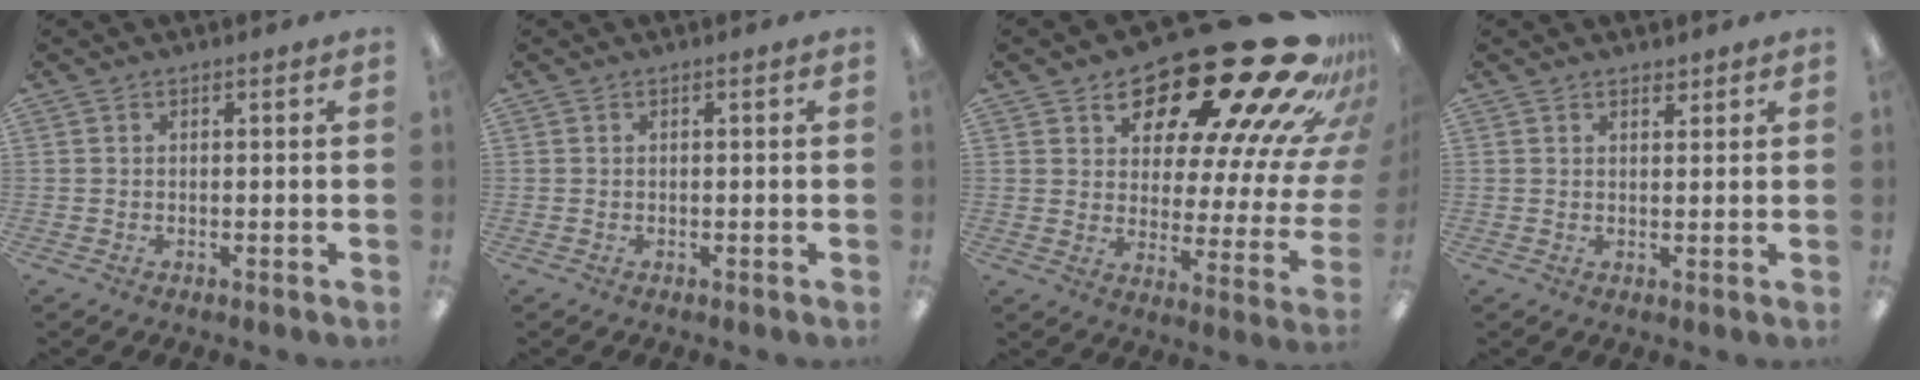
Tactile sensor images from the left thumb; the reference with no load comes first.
{"total": 0.0}
{"total": 27.8, "force": [19.5, 9.2, 17.4], "torque": [-0.221, -0.159, 0.327]}
{"total": 1.9, "force": [1.6, 0.8, 0.6], "torque": [-0.005, -0.005, 0.029]}